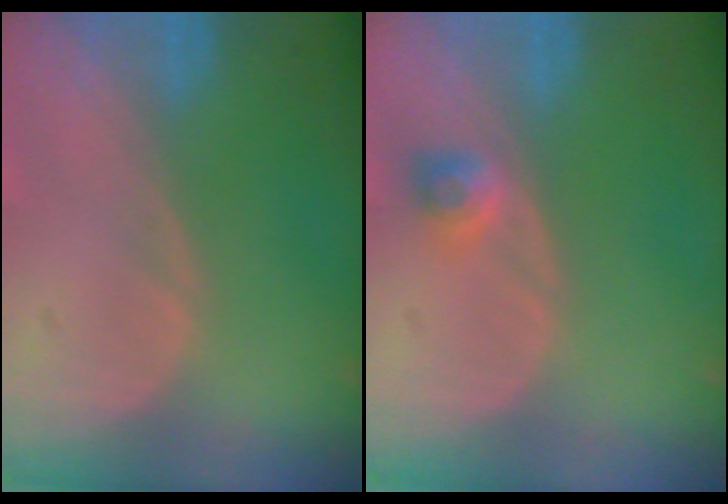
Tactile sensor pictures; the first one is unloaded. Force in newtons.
{"total": 2.4, "press": 2.0, "slide": 1.3}